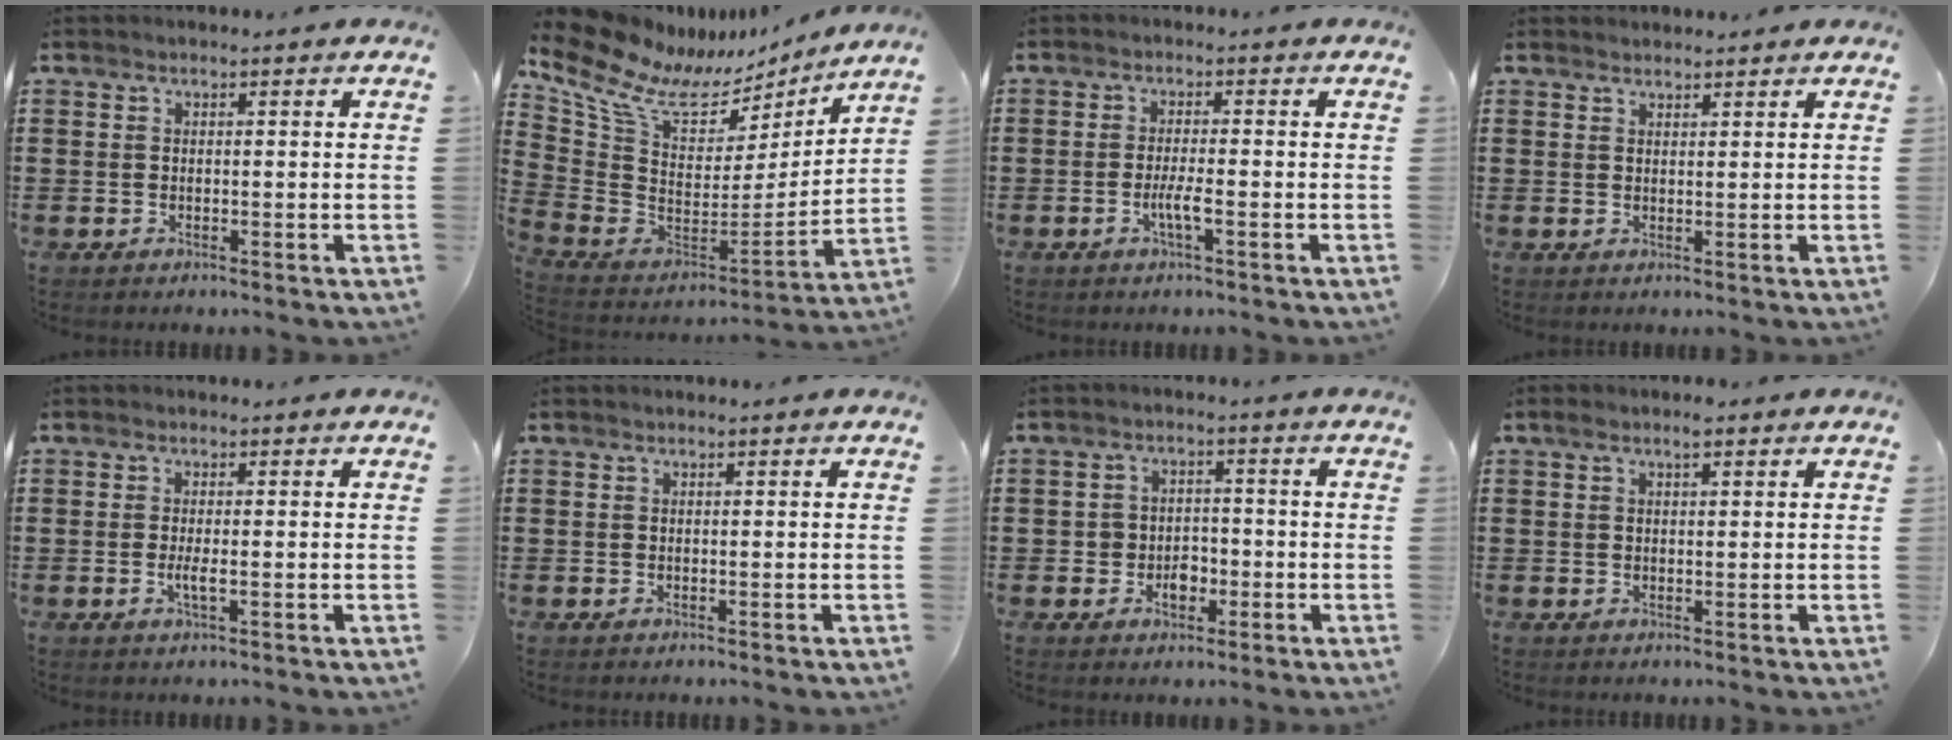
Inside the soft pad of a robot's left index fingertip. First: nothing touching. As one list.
[{"total": 11.9, "force": [7.5, 6.3, 6.6], "torque": [-0.178, -0.047, 0.128]}, {"total": 3.0, "force": [-1.1, 0.3, 2.8], "torque": [-0.056, -0.004, -0.022]}, {"total": 1.4, "force": [1.4, 0.2, 0.0], "torque": [-0.003, 0.001, 0.027]}, {"total": 2.1, "force": [-0.4, 0.3, 2.0], "torque": [-0.043, -0.005, -0.009]}, {"total": 0.0}, {"total": 3.3, "force": [-1.2, 2.7, 1.4], "torque": [-0.034, 0.005, -0.028]}, {"total": 1.8, "force": [1.0, 0.7, 1.3], "torque": [-0.027, 0.007, 0.017]}]